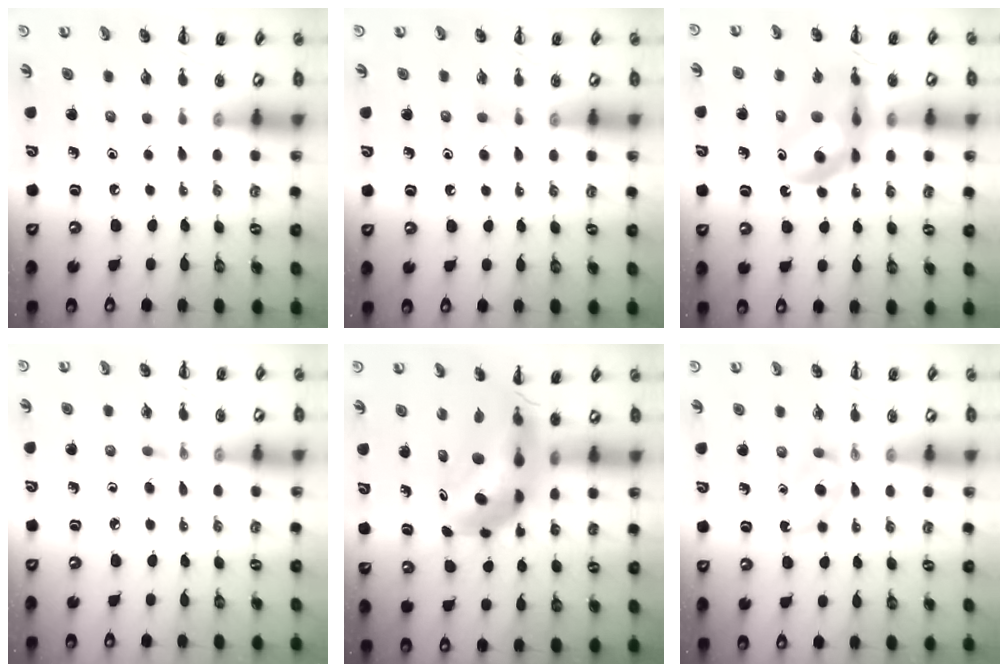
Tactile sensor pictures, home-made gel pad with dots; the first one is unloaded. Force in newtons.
{"total": 2.8, "press": 2.6, "slide": 1.2}
{"total": 12.9, "press": 12.4, "slide": 3.7}
{"total": 1.8, "press": 1.6, "slide": 0.8}
{"total": 10.8, "press": 10.3, "slide": 3.3}
{"total": 4.8, "press": 4.3, "slide": 1.9}